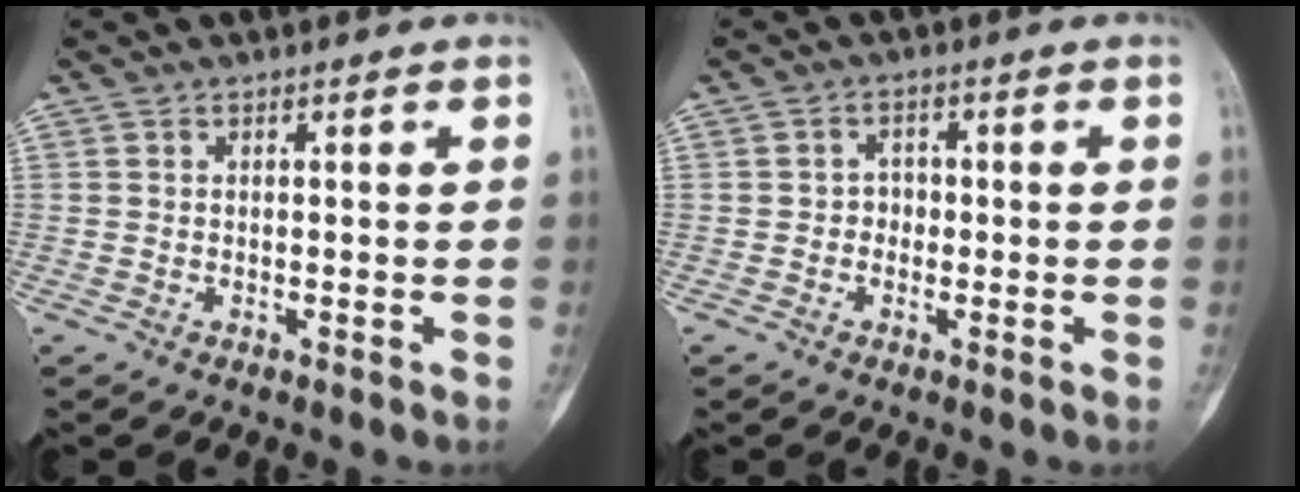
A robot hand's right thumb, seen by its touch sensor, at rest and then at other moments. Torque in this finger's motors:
{"motor_torque": [-0.14, -0.46, 0.14, -0.01, -0.04]}